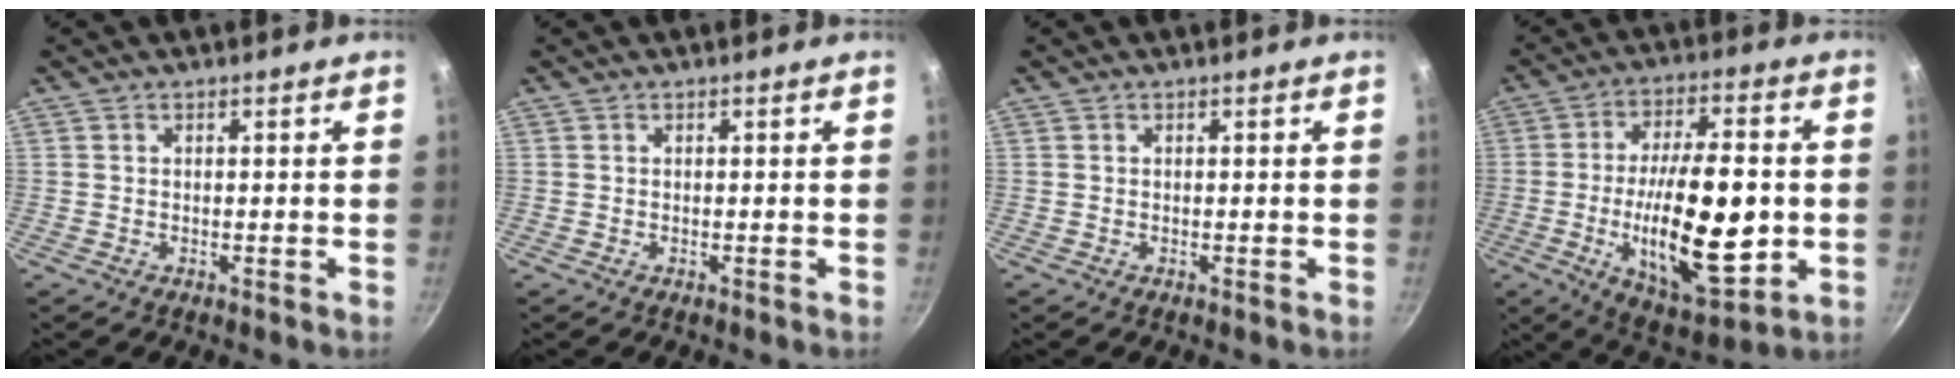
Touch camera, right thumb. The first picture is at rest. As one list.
[{"total": 0.0}, {"total": 0.0}, {"total": 22.1, "force": [-2.9, 8.8, 20.0], "torque": [-0.315, 0.004, -0.041]}]